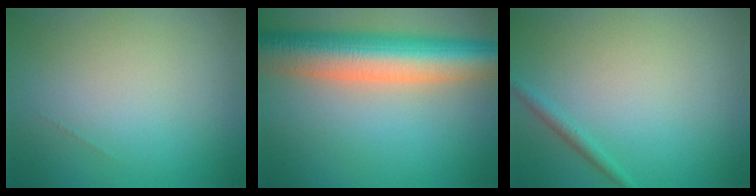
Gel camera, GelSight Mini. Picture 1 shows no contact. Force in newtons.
{"total": 10.2, "press": 10.2, "slide": 0.6}
{"total": 1.1, "press": 1.1, "slide": 0.0}